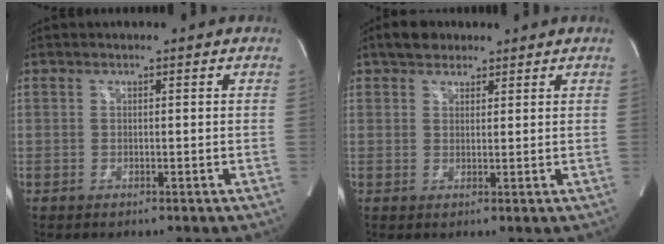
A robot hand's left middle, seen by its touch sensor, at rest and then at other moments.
{"total": 3.7, "force": [2.7, 2.2, 1.2], "torque": [-0.023, 0.019, 0.045]}